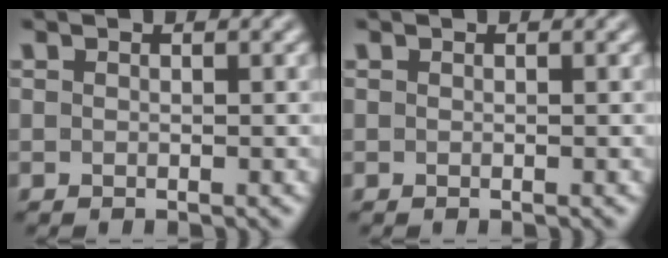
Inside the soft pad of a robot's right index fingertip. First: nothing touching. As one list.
[{"total": 0.0}]